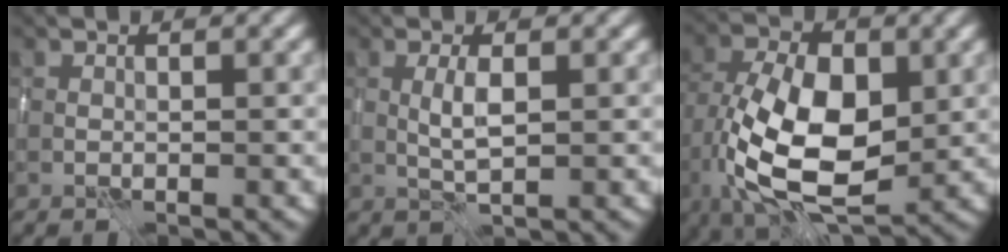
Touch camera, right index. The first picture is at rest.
{"total": 2.0, "force": [-0.1, 0.4, 1.9], "torque": [-0.042, 0.002, -0.002]}
{"total": 11.7, "force": [-1.8, 6.3, 9.6], "torque": [-0.188, -0.007, -0.038]}